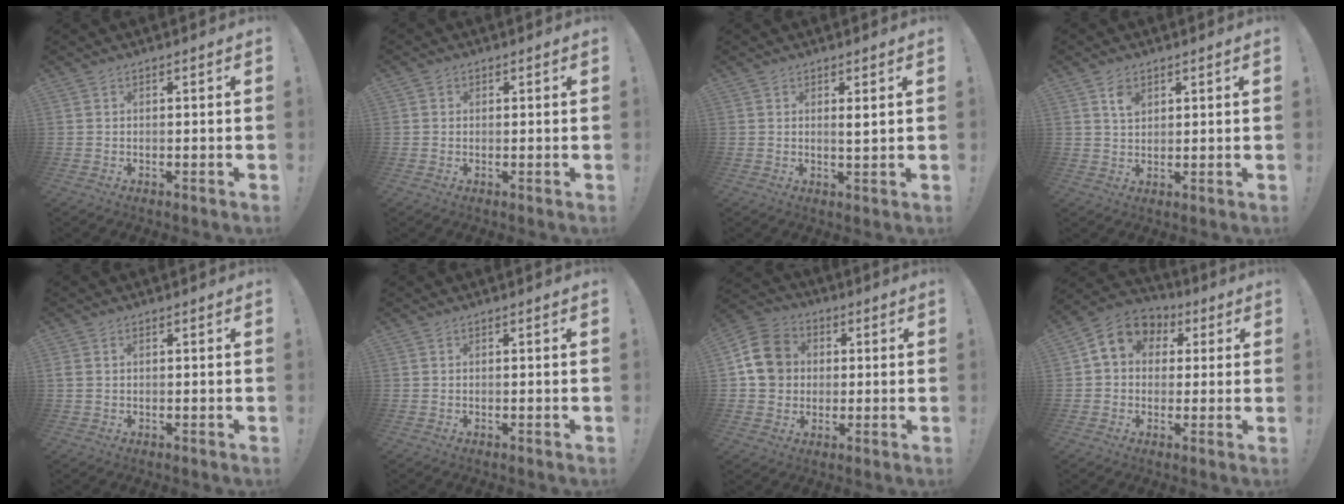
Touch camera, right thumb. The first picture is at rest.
{"total": 1.0, "force": [0.3, 1.0, 0.3], "torque": [-0.002, 0.001, 0.005]}
{"total": 2.0, "force": [0.9, 0.1, 1.7], "torque": [-0.017, -0.011, 0.010]}
{"total": 3.6, "force": [2.1, 2.3, 1.9], "torque": [-0.024, -0.009, 0.036]}
{"total": 1.0, "force": [0.3, 0.7, 0.6], "torque": [-0.014, 0.004, 0.005]}
{"total": 0.0}
{"total": 12.6, "force": [1.5, 11.1, 5.8], "torque": [-0.089, 0.008, 0.035]}
{"total": 9.9, "force": [2.9, 8.2, 4.7], "torque": [-0.069, 0.000, 0.059]}